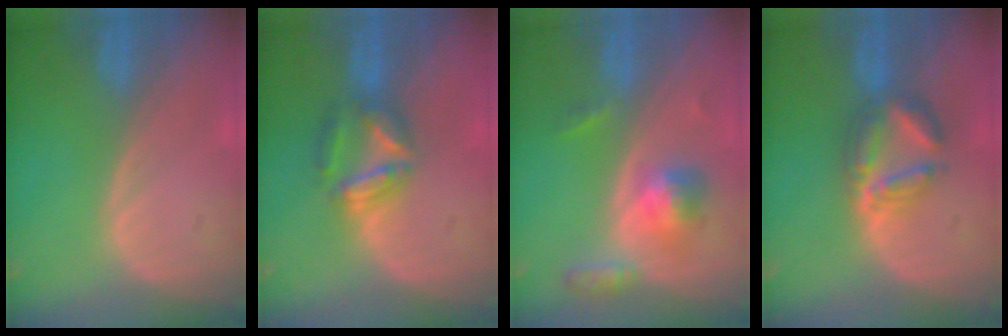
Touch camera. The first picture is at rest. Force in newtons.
{"total": 5.6, "press": 5.6, "slide": 0.2}
{"total": 5.3, "press": 5.0, "slide": 1.7}
{"total": 5.7, "press": 5.7, "slide": 1.0}